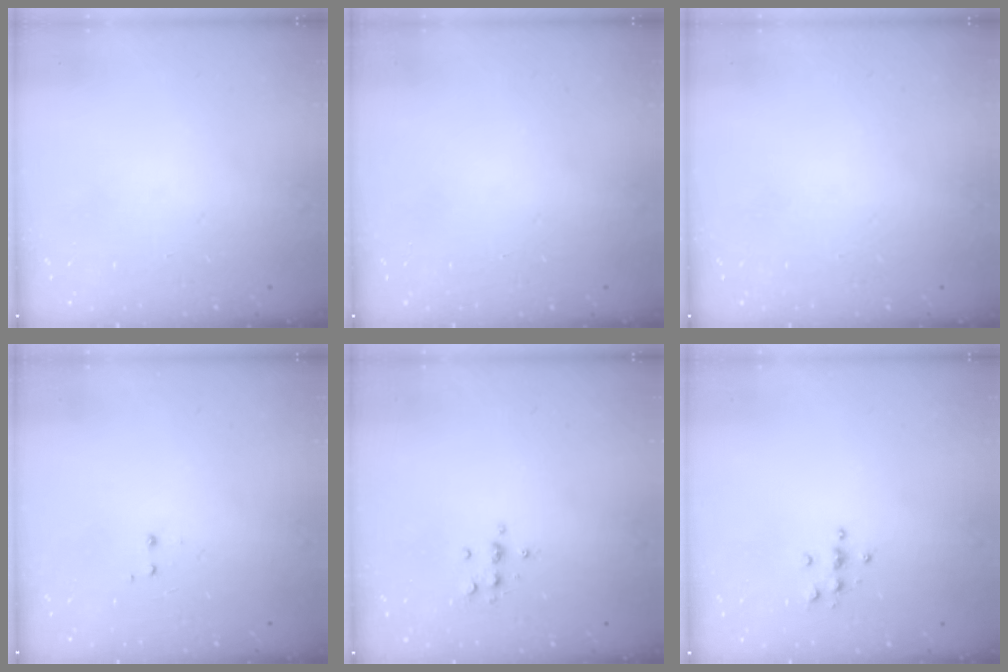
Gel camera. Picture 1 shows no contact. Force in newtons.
{"total": 0.0}
{"total": 0.0}
{"total": 1.2, "press": 1.0, "slide": 0.6}
{"total": 5.4, "press": 5.2, "slide": 1.4}
{"total": 3.8, "press": 3.8, "slide": 0.4}